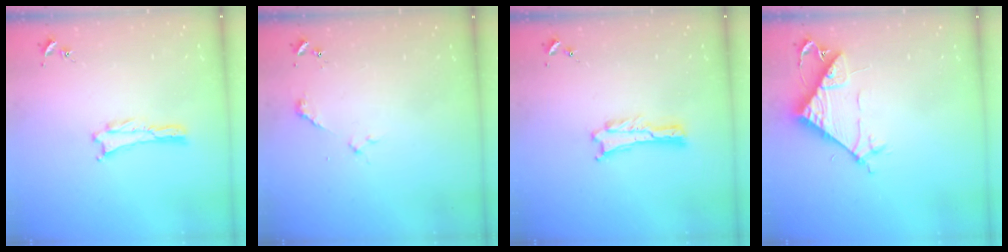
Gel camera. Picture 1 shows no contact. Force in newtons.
{"total": 2.3, "press": 2.3, "slide": 0.1}
{"total": 0.0}
{"total": 7.8, "press": 7.8, "slide": 0.7}